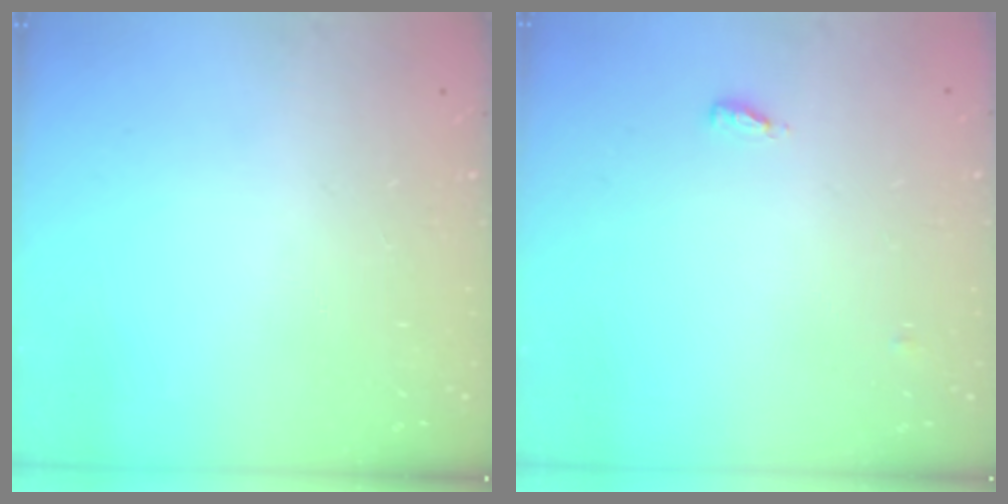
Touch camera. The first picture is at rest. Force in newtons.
{"total": 3.4, "press": 3.2, "slide": 1.2}